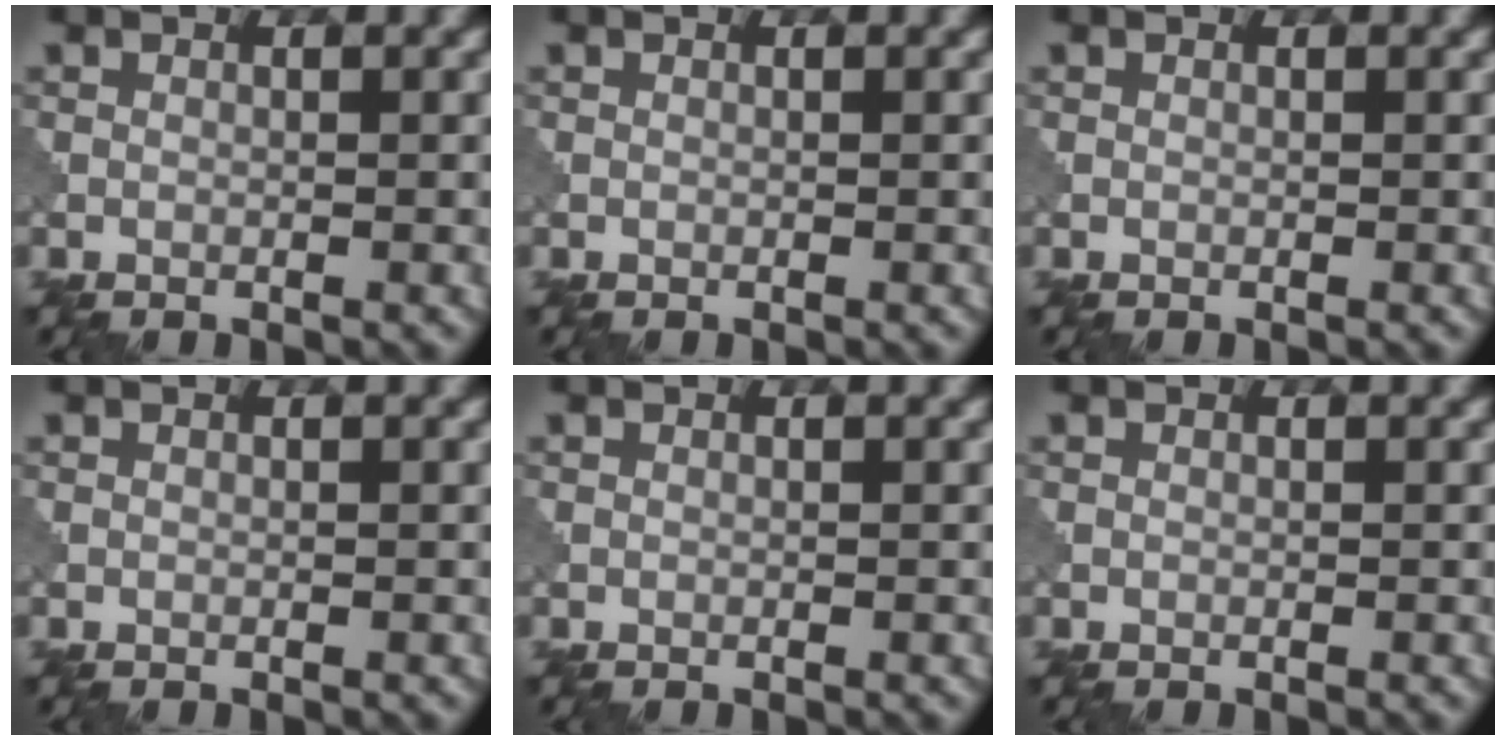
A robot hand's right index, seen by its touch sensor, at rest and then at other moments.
{"total": 0.0}
{"total": 0.0}
{"total": 0.0}
{"total": 0.0}
{"total": 0.0}